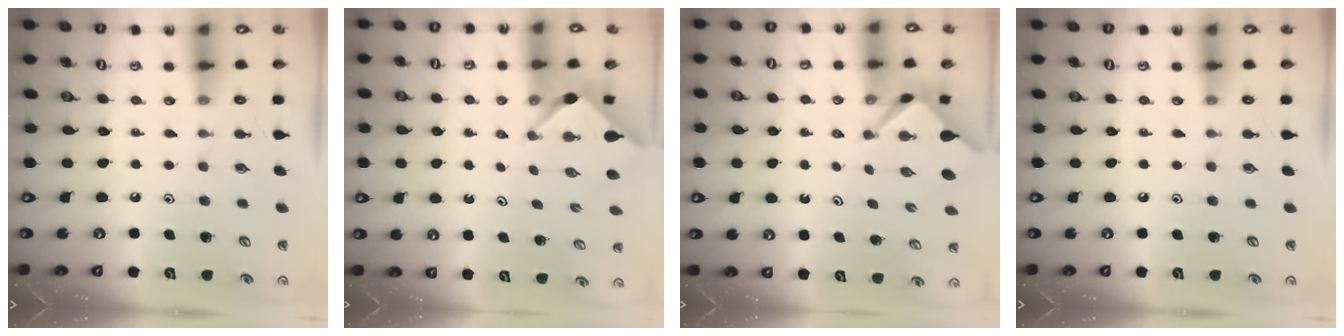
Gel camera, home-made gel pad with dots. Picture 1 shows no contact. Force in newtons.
{"total": 2.7, "press": 2.6, "slide": 0.3}
{"total": 2.7, "press": 2.7, "slide": 0.3}
{"total": 0.0}